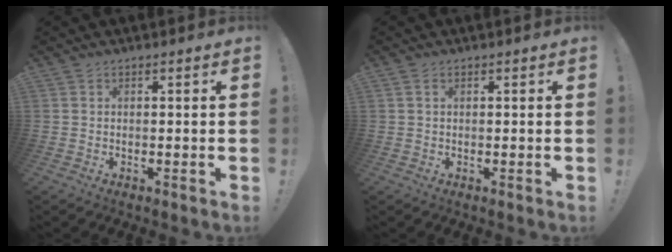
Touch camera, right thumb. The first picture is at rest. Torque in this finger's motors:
{"motor_torque": [-0.29, -0.26, -0.09, 0.09, 0.10]}